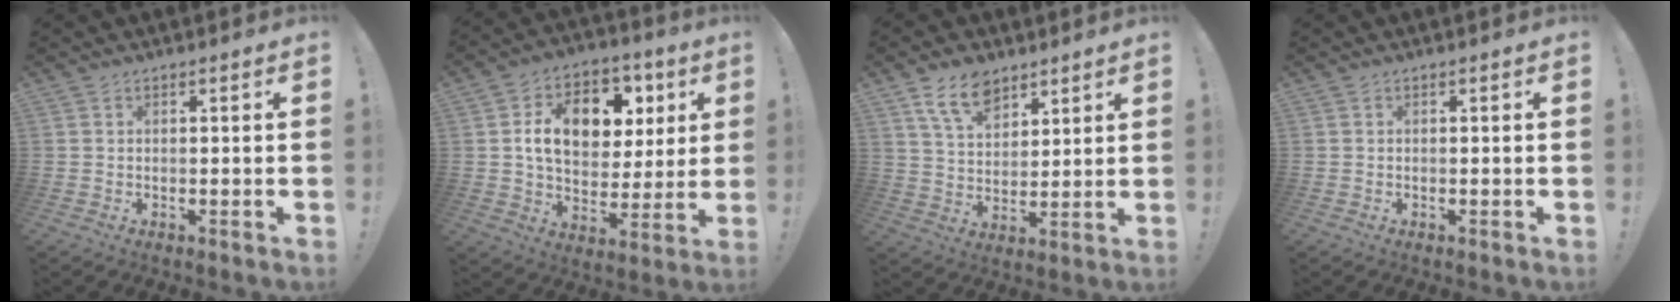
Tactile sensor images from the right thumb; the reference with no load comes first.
{"total": 16.3, "force": [4.7, 11.4, 10.7], "torque": [-0.155, -0.010, 0.088]}
{"total": 11.1, "force": [7.3, 6.2, 5.6], "torque": [-0.108, -0.027, 0.141]}
{"total": 0.0}